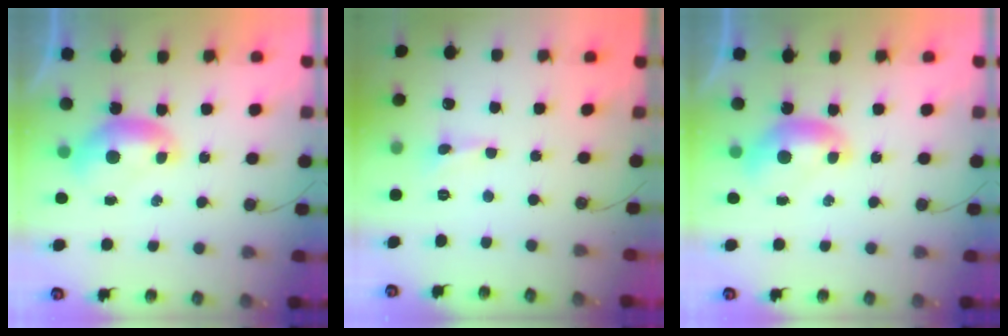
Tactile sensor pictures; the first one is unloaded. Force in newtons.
{"total": 0.0}
{"total": 0.0}